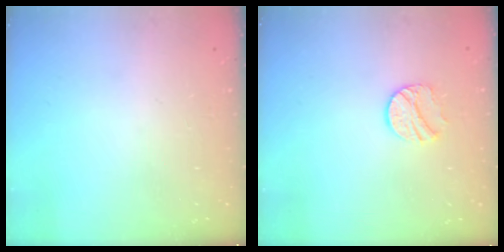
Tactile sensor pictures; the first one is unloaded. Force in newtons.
{"total": 9.0, "press": 9.0, "slide": 0.3}